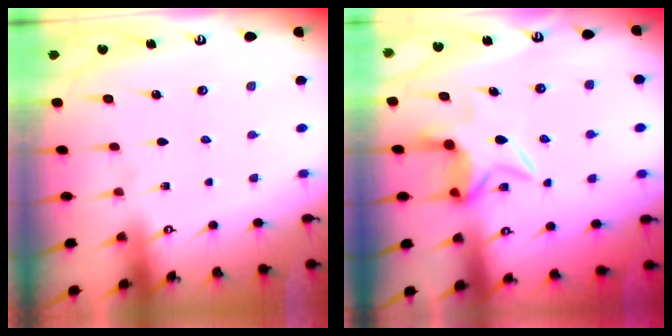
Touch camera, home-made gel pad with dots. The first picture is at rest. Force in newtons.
{"total": 6.6, "press": 6.6, "slide": 0.7}